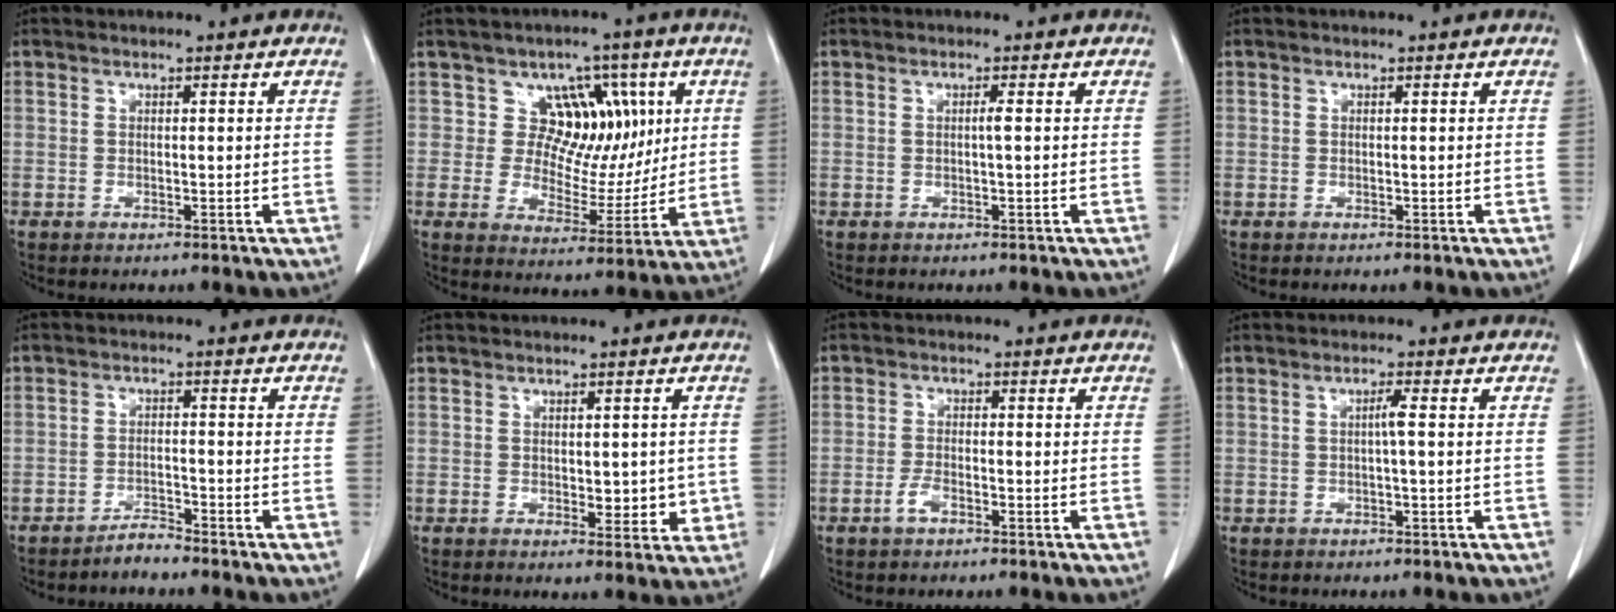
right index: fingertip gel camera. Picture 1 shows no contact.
{"total": 9.5, "force": [3.3, 7.2, 5.2], "torque": [-0.053, 0.021, 0.058]}
{"total": 0.8, "force": [0.0, -0.2, 0.8], "torque": [-0.013, 0.000, -0.002]}
{"total": 0.0}
{"total": 2.5, "force": [-2.4, 0.3, 0.5], "torque": [-0.004, -0.004, -0.042]}
{"total": 4.2, "force": [-0.2, 2.3, 3.5], "torque": [-0.036, -0.005, 0.004]}
{"total": 2.4, "force": [-1.5, 0.9, 1.7], "torque": [-0.036, 0.002, -0.029]}
{"total": 1.5, "force": [0.0, -0.2, 1.5], "torque": [-0.028, 0.002, 0.000]}